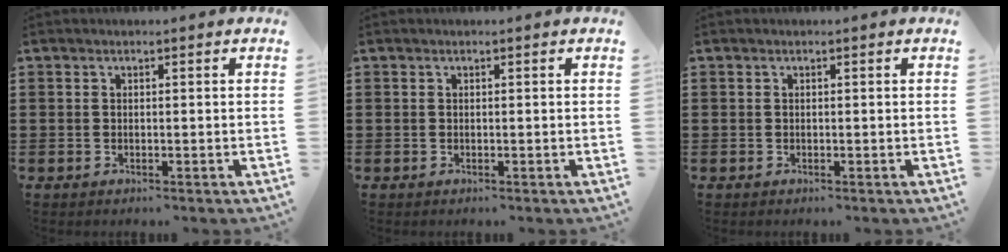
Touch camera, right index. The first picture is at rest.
{"total": 0.0}
{"total": 0.0}